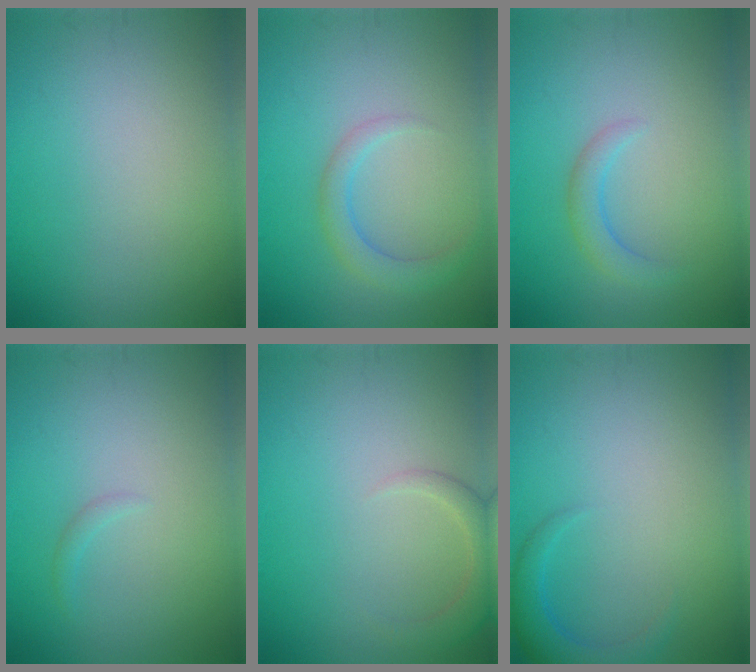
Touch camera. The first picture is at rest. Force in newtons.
{"total": 2.2, "press": 2.2, "slide": 0.1}
{"total": 1.9, "press": 1.9, "slide": 0.3}
{"total": 0.6, "press": 0.6, "slide": 0.1}
{"total": 2.4, "press": 2.4, "slide": 0.3}
{"total": 2.5, "press": 2.5, "slide": 0.3}